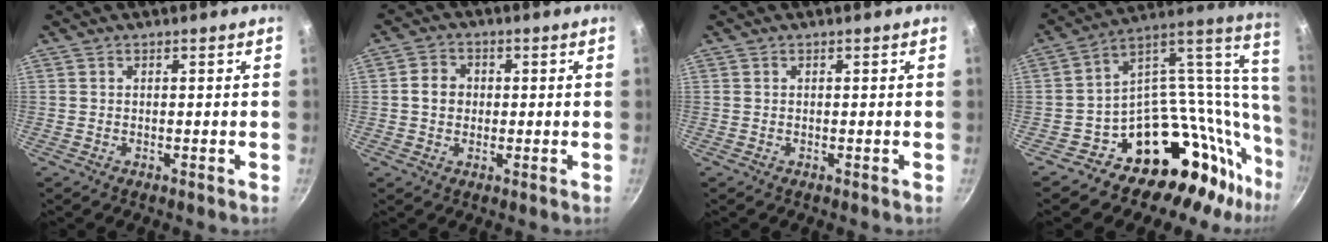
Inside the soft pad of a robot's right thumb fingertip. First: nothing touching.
{"total": 4.5, "force": [0.1, 4.0, 2.2], "torque": [-0.016, 0.009, -0.006]}
{"total": 0.0}
{"total": 21.0, "force": [1.0, 16.7, 12.8], "torque": [-0.113, -0.006, -0.012]}